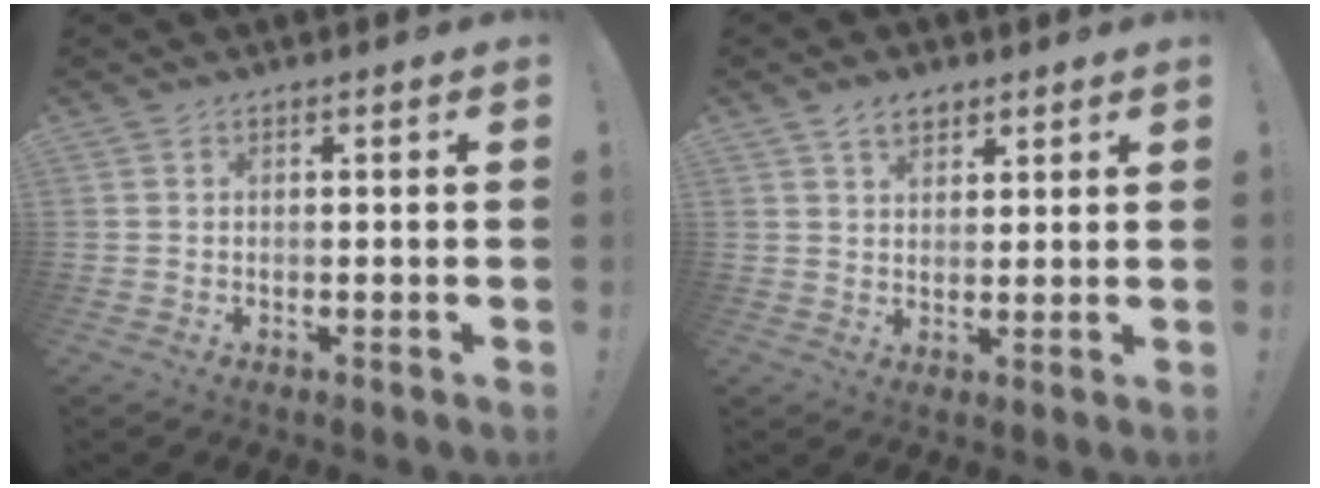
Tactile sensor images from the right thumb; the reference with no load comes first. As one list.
[{"total": 5.0, "force": [3.2, 3.1, 2.3], "torque": [-0.033, -0.010, 0.059]}]